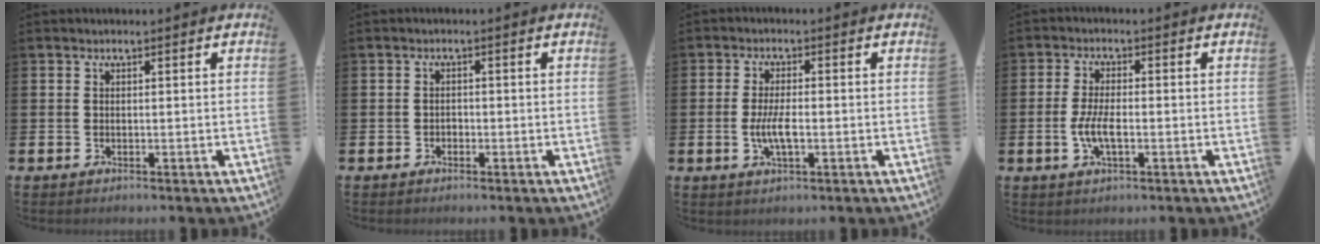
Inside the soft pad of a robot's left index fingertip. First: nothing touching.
{"total": 1.0, "force": [-0.6, 0.8, 0.2], "torque": [-0.013, 0.006, -0.011]}
{"total": 4.0, "force": [-0.7, 1.4, 3.7], "torque": [-0.071, 0.000, -0.014]}
{"total": 4.1, "force": [-0.9, 1.5, 3.7], "torque": [-0.069, 0.001, -0.017]}